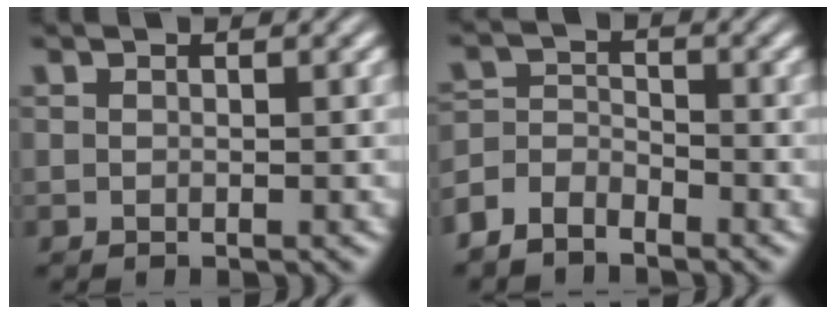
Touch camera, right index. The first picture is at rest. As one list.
[{"total": 4.2, "force": [-2.7, 2.9, 1.3], "torque": [-0.017, -0.016, -0.048]}]